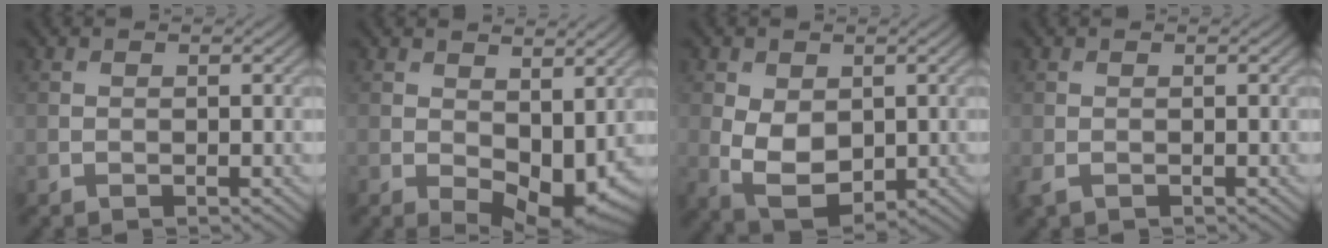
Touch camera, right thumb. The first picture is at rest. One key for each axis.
{"total": 8.8, "fx": 0.4, "fy": 5.2, "fz": 7.1, "tx": -0.116, "ty": -0.020, "tz": 0.018}
{"total": 6.8, "fx": -0.1, "fy": 4.5, "fz": 5.1, "tx": -0.120, "ty": -0.007, "tz": 0.003}
{"total": 1.2, "fx": -0.5, "fy": 0.7, "fz": 0.8, "tx": -0.034, "ty": -0.005, "tz": -0.008}